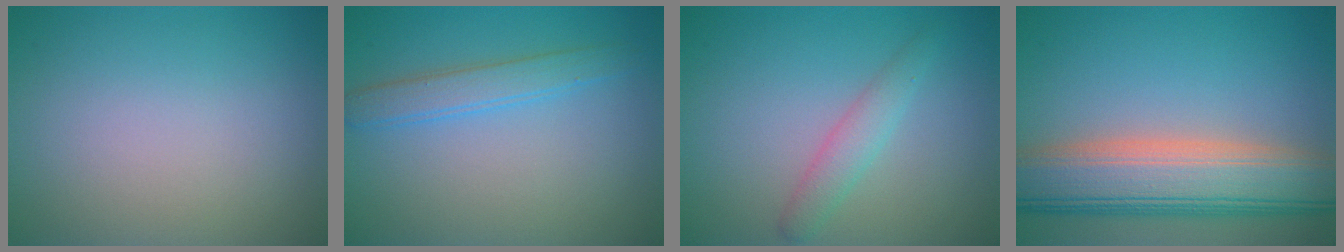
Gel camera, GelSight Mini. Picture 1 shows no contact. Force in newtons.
{"total": 2.5, "press": 2.5, "slide": 0.1}
{"total": 2.1, "press": 2.1, "slide": 0.0}
{"total": 10.0, "press": 10.0, "slide": 1.0}